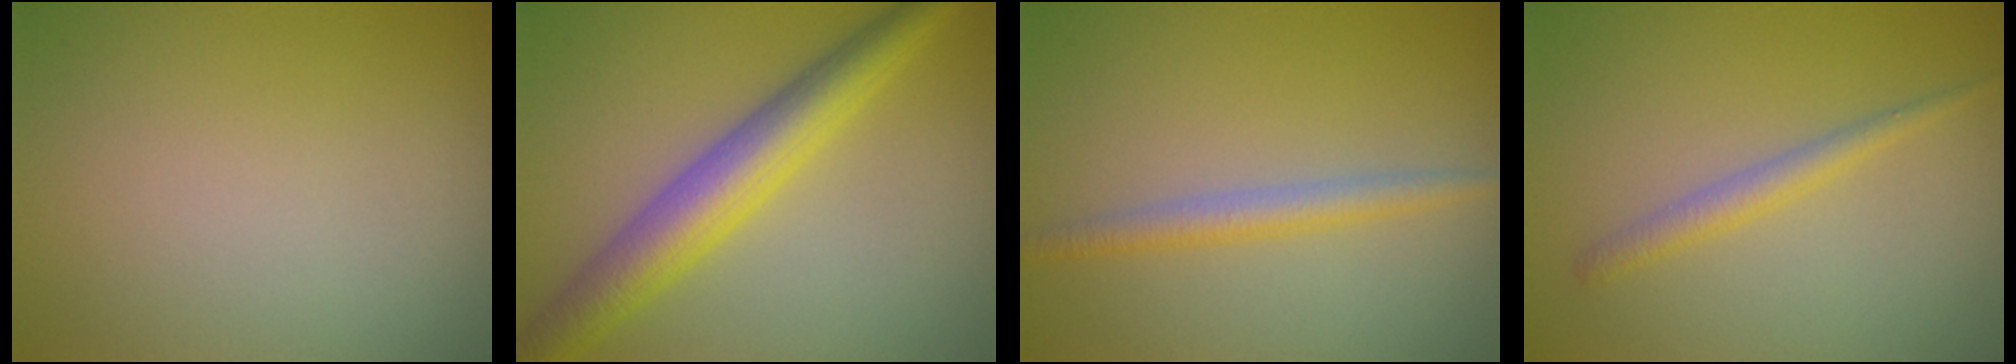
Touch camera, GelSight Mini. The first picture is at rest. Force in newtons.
{"total": 6.1, "press": 6.1, "slide": 0.2}
{"total": 2.1, "press": 2.1, "slide": 0.0}
{"total": 1.8, "press": 1.8, "slide": 0.1}